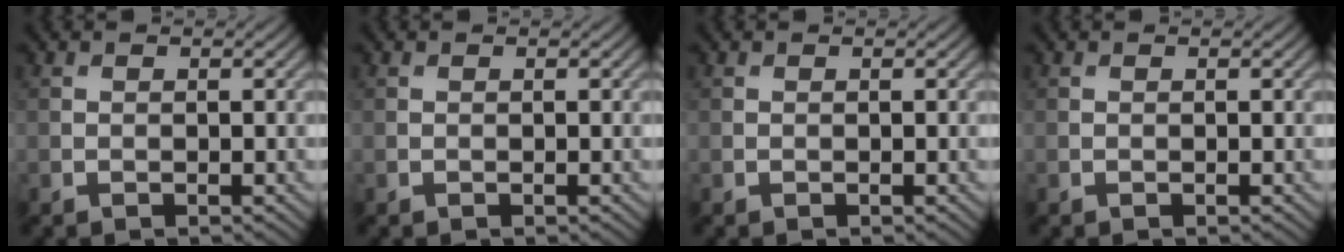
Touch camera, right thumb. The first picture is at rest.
{"total": 0.0}
{"total": 0.0}
{"total": 0.0}